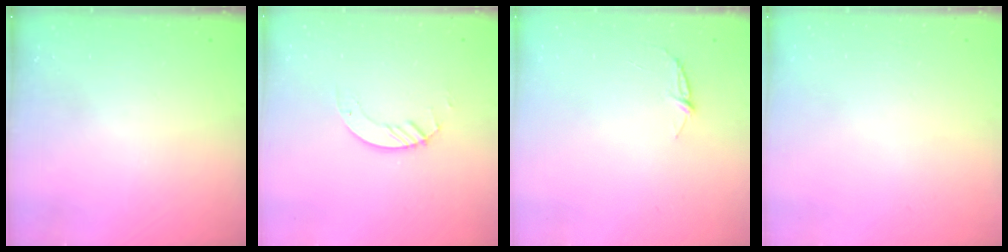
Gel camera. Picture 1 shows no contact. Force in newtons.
{"total": 2.9, "press": 2.9, "slide": 0.3}
{"total": 3.9, "press": 3.9, "slide": 0.4}
{"total": 0.0}